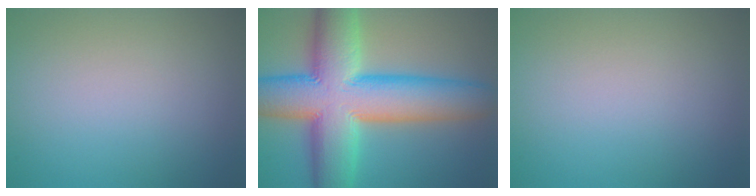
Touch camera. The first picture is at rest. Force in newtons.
{"total": 15.2, "press": 15.2, "slide": 0.6}
{"total": 0.0}